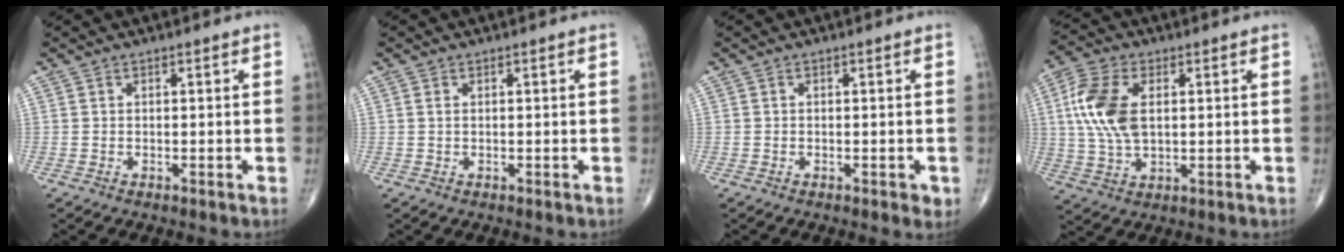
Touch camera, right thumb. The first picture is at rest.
{"total": 0.6, "force": [0.2, 0.3, 0.5], "torque": [-0.012, 0.006, 0.005]}
{"total": 1.6, "force": [-0.5, 0.8, 1.2], "torque": [-0.012, -0.001, -0.007]}
{"total": 11.8, "force": [2.1, 6.6, 9.6], "torque": [-0.206, 0.003, 0.040]}